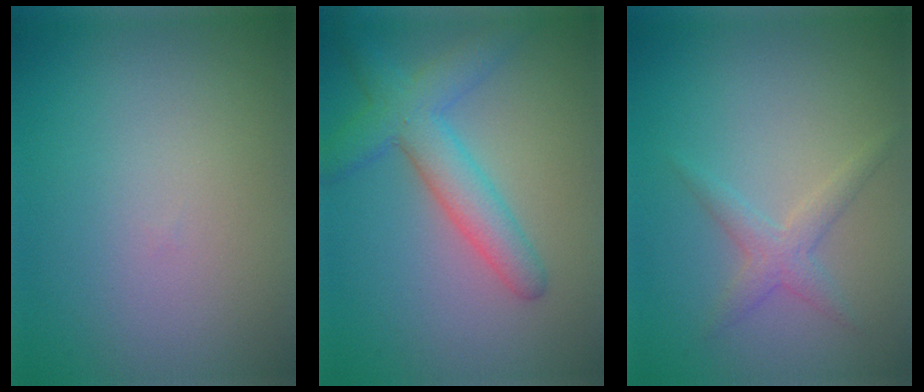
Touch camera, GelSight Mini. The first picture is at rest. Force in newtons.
{"total": 4.5, "press": 4.5, "slide": 0.2}
{"total": 1.9, "press": 1.9, "slide": 0.1}